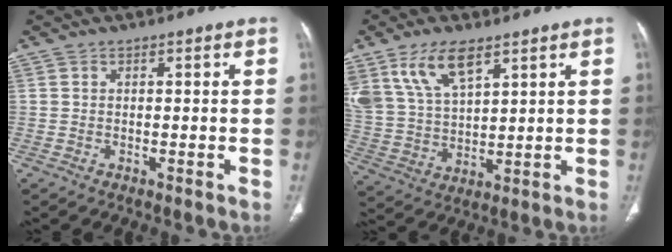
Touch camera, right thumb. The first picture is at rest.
{"total": 11.9, "force": [7.2, 5.4, 7.9], "torque": [-0.147, -0.022, 0.153]}